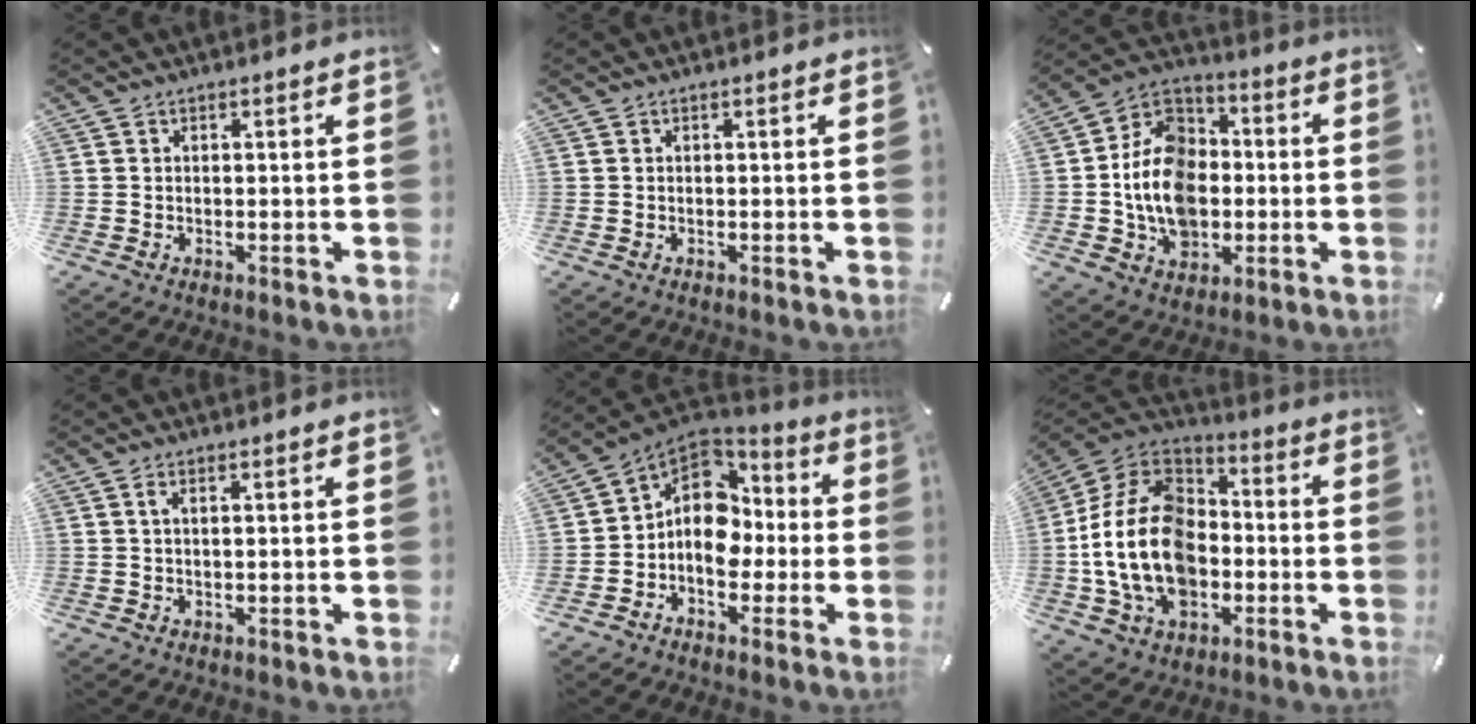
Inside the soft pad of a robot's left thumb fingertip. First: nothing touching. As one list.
[{"total": 0.0}, {"total": 15.4, "force": [-3.2, 12.2, 8.9], "torque": [-0.201, 0.016, -0.063]}, {"total": 1.6, "force": [0.4, 0.3, 1.5], "torque": [-0.031, 0.001, 0.007]}, {"total": 12.5, "force": [-1.1, 9.9, 7.5], "torque": [-0.146, 0.003, -0.020]}, {"total": 19.9, "force": [-4.9, 14.4, 12.9], "torque": [-0.294, 0.026, -0.087]}]